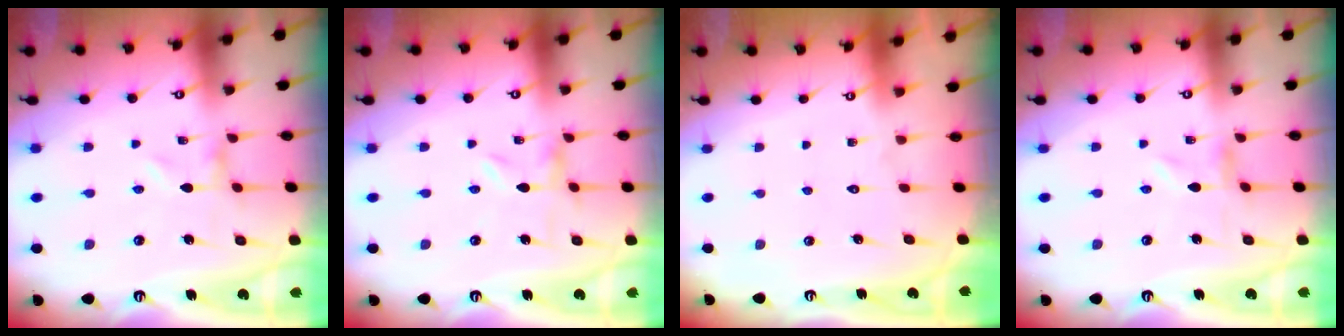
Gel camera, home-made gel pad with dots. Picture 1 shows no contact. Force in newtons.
{"total": 0.0}
{"total": 1.7, "press": 1.7, "slide": 0.1}
{"total": 0.0}